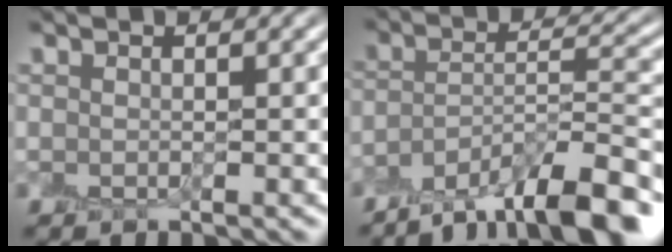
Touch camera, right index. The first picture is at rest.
{"total": 9.8, "force": [-7.5, 2.6, 5.8], "torque": [-0.080, 0.004, -0.127]}